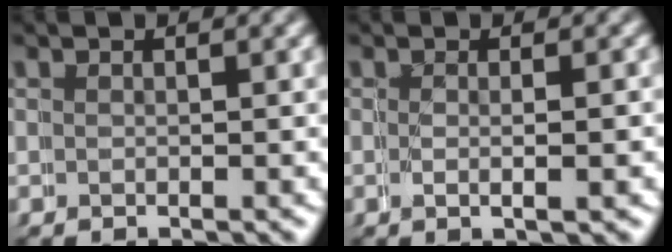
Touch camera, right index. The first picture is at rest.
{"total": 0.6, "force": [-0.2, -0.2, 0.5], "torque": [-0.014, -0.002, -0.003]}